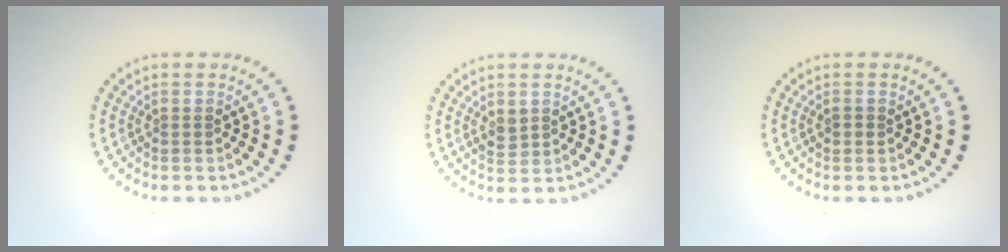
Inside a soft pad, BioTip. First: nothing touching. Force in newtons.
{"total": 1.5, "press": 1.5, "slide": 0.2}
{"total": 0.7, "press": 0.7, "slide": 0.2}